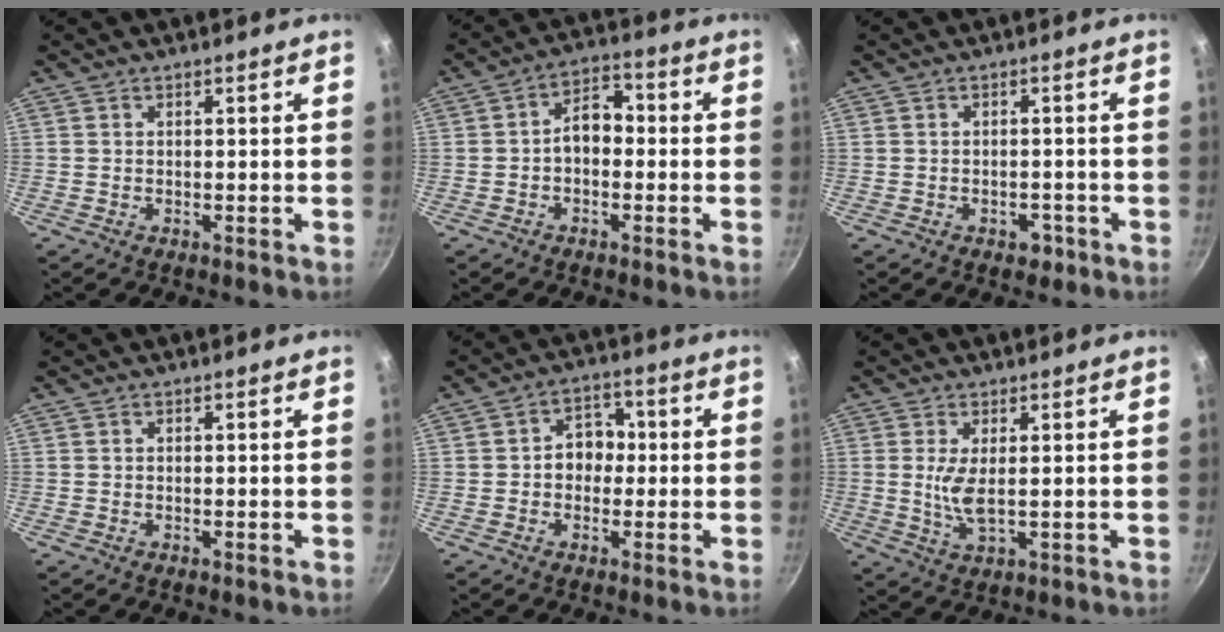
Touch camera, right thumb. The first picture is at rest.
{"total": 6.6, "force": [-0.7, 4.4, 4.9], "torque": [-0.057, 0.028, -0.023]}
{"total": 2.3, "force": [-1.3, 1.5, 1.1], "torque": [-0.002, 0.010, -0.014]}
{"total": 0.0}
{"total": 6.1, "force": [-0.2, 4.8, 3.7], "torque": [-0.025, 0.019, -0.013]}
{"total": 4.5, "force": [0.4, 1.4, 4.2], "torque": [-0.095, -0.014, 0.013]}